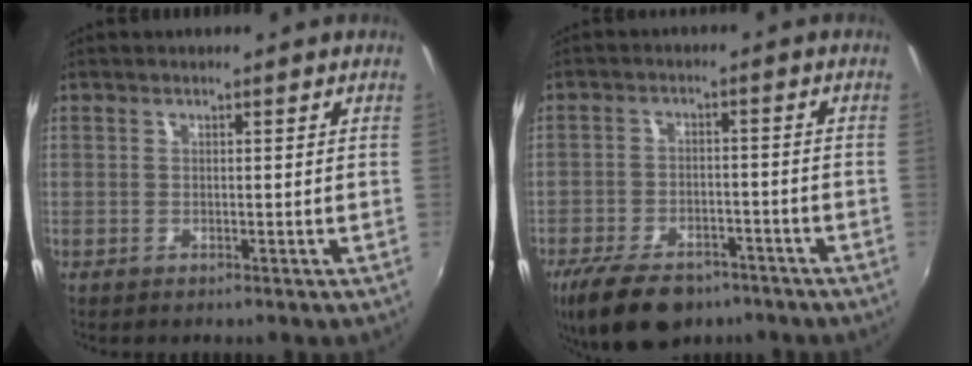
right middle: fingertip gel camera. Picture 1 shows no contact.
{"total": 13.4, "force": [-9.5, 6.7, 6.7], "torque": [-0.161, -0.020, -0.153]}